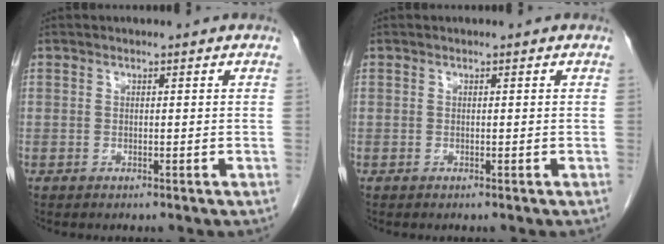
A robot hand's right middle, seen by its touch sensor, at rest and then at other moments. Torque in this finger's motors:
{"motor_torque": [-0.29, -0.11, 0.05, -0.01]}